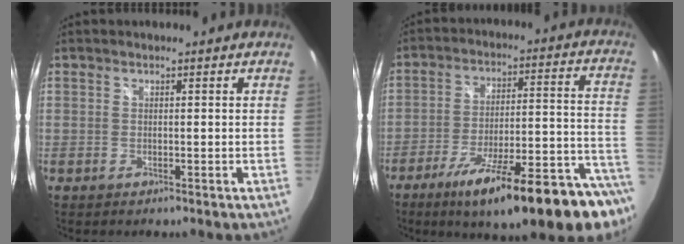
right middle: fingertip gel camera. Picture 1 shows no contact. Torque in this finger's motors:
{"motor_torque": [1.38, -0.76, 0.72, 0.21]}